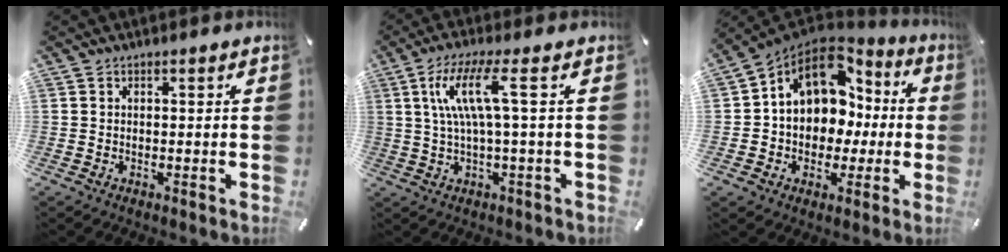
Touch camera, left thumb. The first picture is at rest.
{"total": 10.8, "force": [2.6, 1.6, 10.4], "torque": [-0.205, 0.002, 0.040]}
{"total": 13.0, "force": [3.0, 11.1, 6.0], "torque": [-0.128, -0.013, 0.060]}